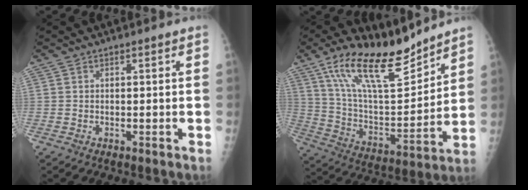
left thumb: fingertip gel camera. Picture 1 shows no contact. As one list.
[{"total": 19.1, "force": [14.4, 5.7, 11.2], "torque": [-0.160, -0.081, 0.263]}]